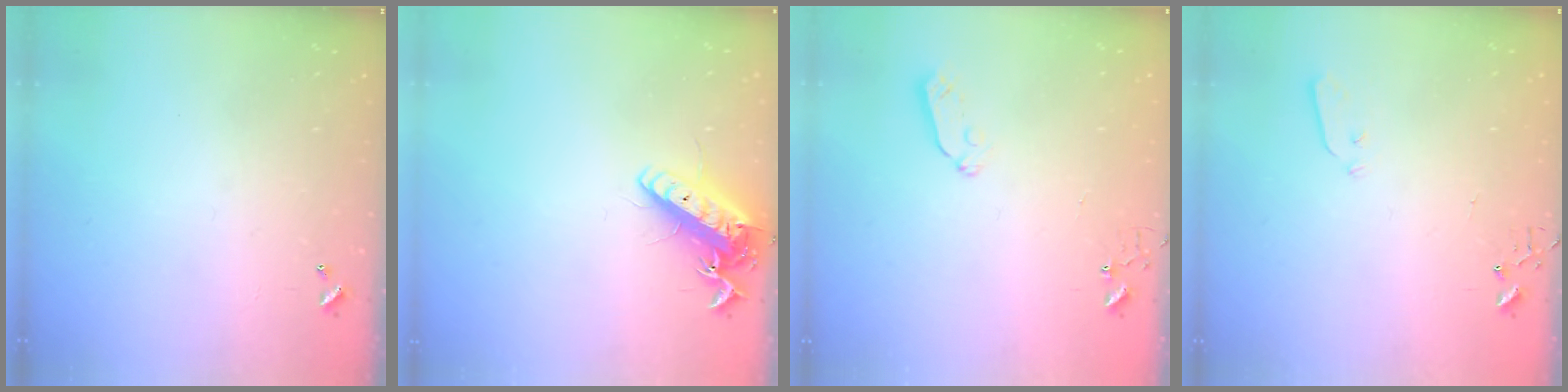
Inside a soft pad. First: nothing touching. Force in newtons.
{"total": 14.0, "press": 13.7, "slide": 2.6}
{"total": 3.7, "press": 3.7, "slide": 0.5}
{"total": 3.8, "press": 3.8, "slide": 0.1}